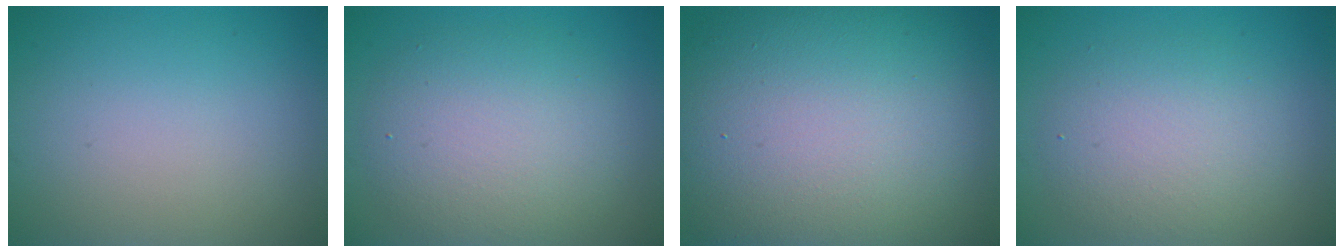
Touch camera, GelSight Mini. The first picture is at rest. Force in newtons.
{"total": 6.0, "press": 5.9, "slide": 0.6}
{"total": 17.6, "press": 17.5, "slide": 0.9}
{"total": 4.5, "press": 4.5, "slide": 0.1}